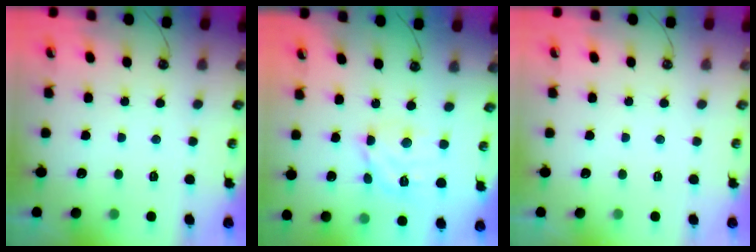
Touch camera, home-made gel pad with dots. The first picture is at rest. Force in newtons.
{"total": 10.6, "press": 10.5, "slide": 1.3}
{"total": 0.0}